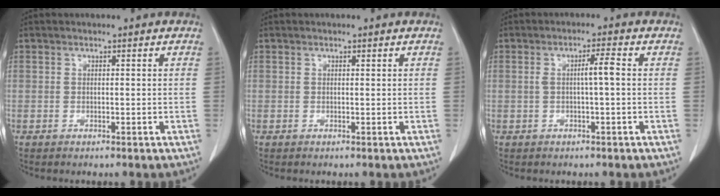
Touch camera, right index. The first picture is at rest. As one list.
[{"total": 0.0}, {"total": 3.0, "force": [0.1, 0.0, 3.0], "torque": [-0.054, 0.003, 0.001]}]